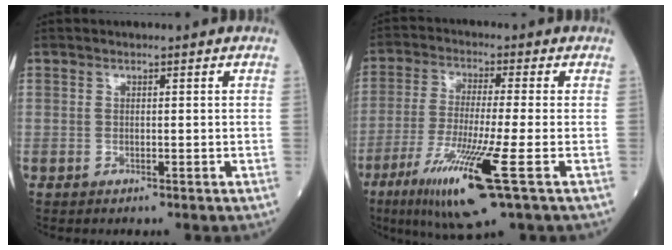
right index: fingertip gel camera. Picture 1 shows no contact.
{"total": 13.4, "force": [-6.0, -0.2, 12.0], "torque": [-0.238, -0.038, -0.107]}